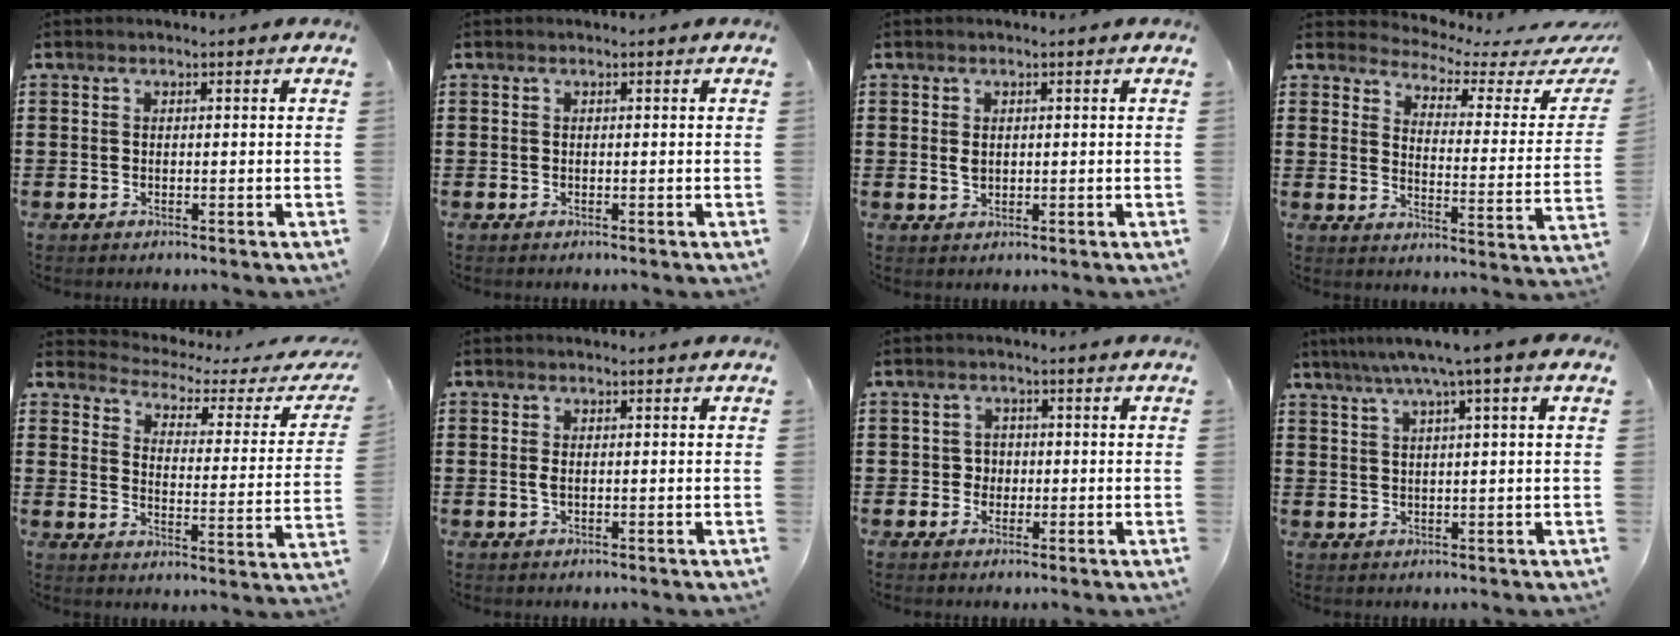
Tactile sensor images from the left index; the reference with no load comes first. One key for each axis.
{"total": 0.0}
{"total": 1.3, "fx": 0.3, "fy": 0.9, "fz": 0.9, "tx": -0.020, "ty": 0.006, "tz": 0.005}
{"total": 3.2, "fx": 3.0, "fy": 0.5, "fz": 1.0, "tx": -0.034, "ty": -0.028, "tz": 0.042}
{"total": 2.3, "fx": 1.9, "fy": 0.9, "fz": 0.8, "tx": -0.036, "ty": -0.019, "tz": 0.022}
{"total": 1.1, "fx": 0.0, "fy": 0.4, "fz": 1.0, "tx": -0.028, "ty": 0.000, "tz": -0.004}
{"total": 2.0, "fx": -0.2, "fy": 1.9, "fz": 0.6, "tx": -0.019, "ty": 0.007, "tz": -0.008}
{"total": 4.6, "fx": 2.5, "fy": -0.5, "fz": 3.8, "tx": -0.079, "ty": 0.000, "tz": 0.038}